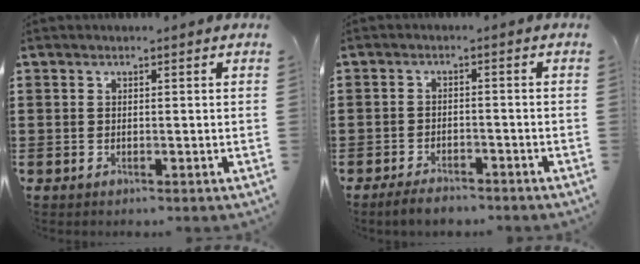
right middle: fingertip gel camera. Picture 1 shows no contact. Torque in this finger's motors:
{"motor_torque": [0.39, -0.36, 0.04, 0.08]}